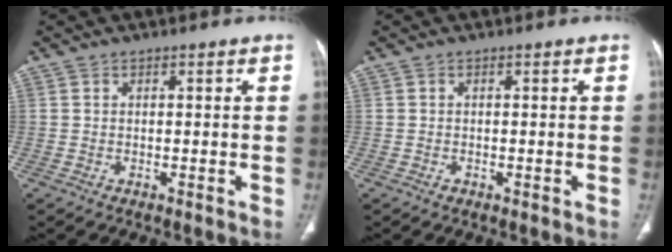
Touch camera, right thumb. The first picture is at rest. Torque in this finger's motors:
{"motor_torque": [0.49, 0.12, -0.15, -0.34, -0.09]}